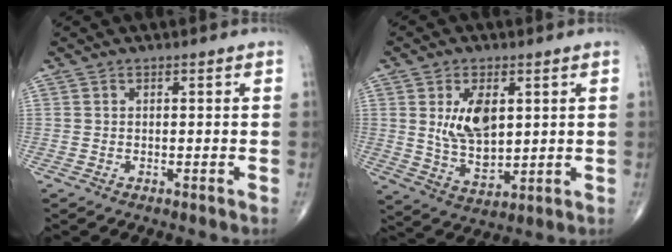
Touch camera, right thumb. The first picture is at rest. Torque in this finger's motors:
{"motor_torque": [1.58, 0.90, 0.55, -0.72, 0.10]}